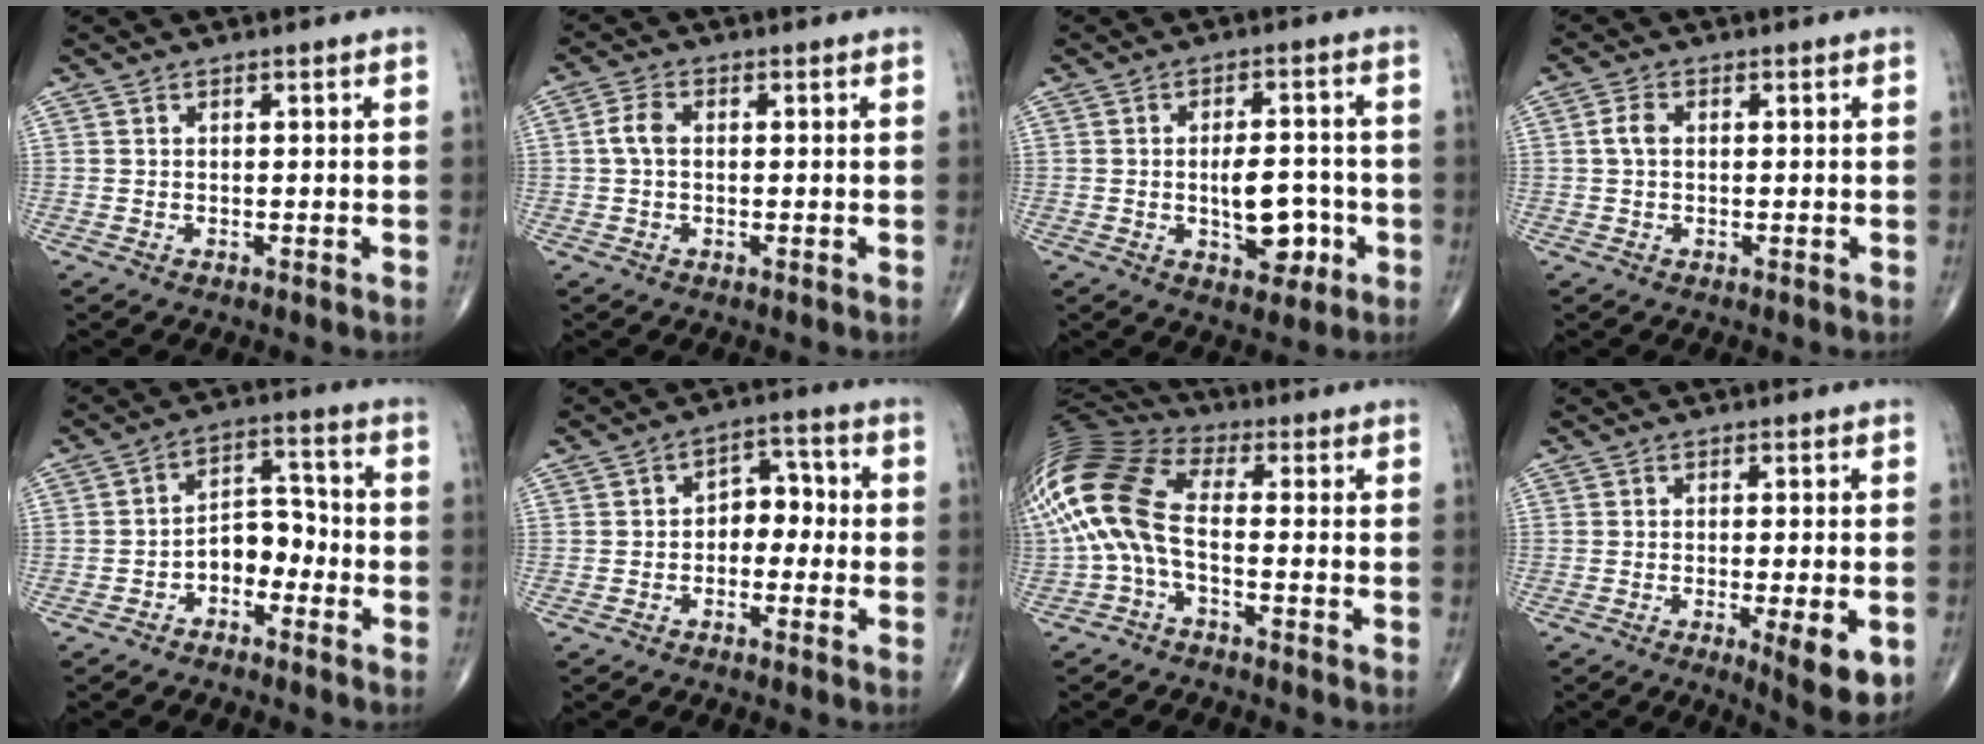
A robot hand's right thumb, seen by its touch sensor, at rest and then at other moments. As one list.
[{"total": 3.2, "force": [0.1, 2.1, 2.5], "torque": [-0.053, 0.008, -0.002]}, {"total": 8.6, "force": [-1.9, 4.7, 7.0], "torque": [-0.078, 0.017, -0.018]}, {"total": 2.5, "force": [0.2, 1.6, 1.9], "torque": [-0.041, 0.006, 0.001]}, {"total": 6.9, "force": [-2.9, 4.4, 4.4], "torque": [-0.044, 0.044, -0.059]}, {"total": 5.6, "force": [-1.1, 4.0, 3.8], "torque": [-0.025, 0.032, -0.030]}, {"total": 15.5, "force": [-1.8, 7.6, 13.3], "torque": [-0.290, 0.050, -0.047]}, {"total": 8.4, "force": [-2.7, 1.9, 7.7], "torque": [-0.101, -0.014, -0.035]}]